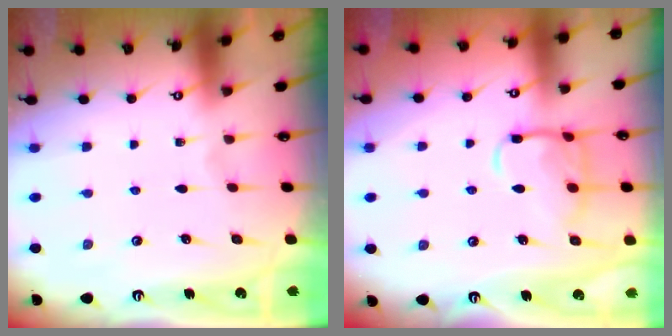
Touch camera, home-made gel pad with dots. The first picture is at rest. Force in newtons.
{"total": 13.1, "press": 13.1, "slide": 1.1}